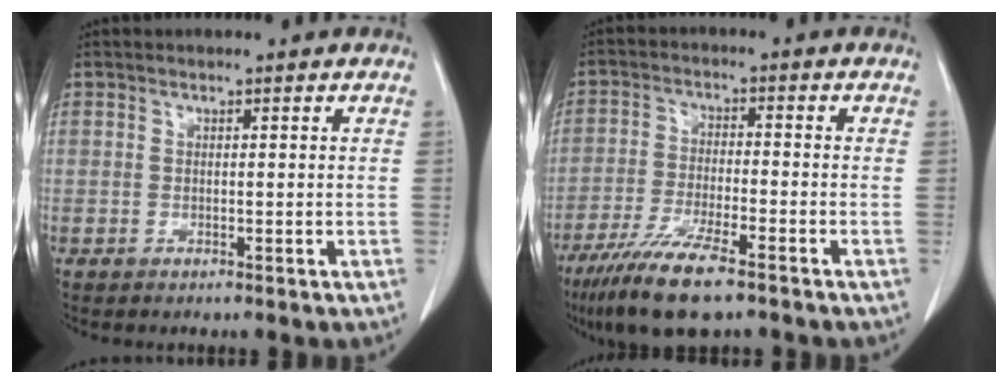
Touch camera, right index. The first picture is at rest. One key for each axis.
{"total": 10.6, "fx": -7.4, "fy": 1.5, "fz": 7.4, "tx": -0.137, "ty": -0.026, "tz": -0.130}